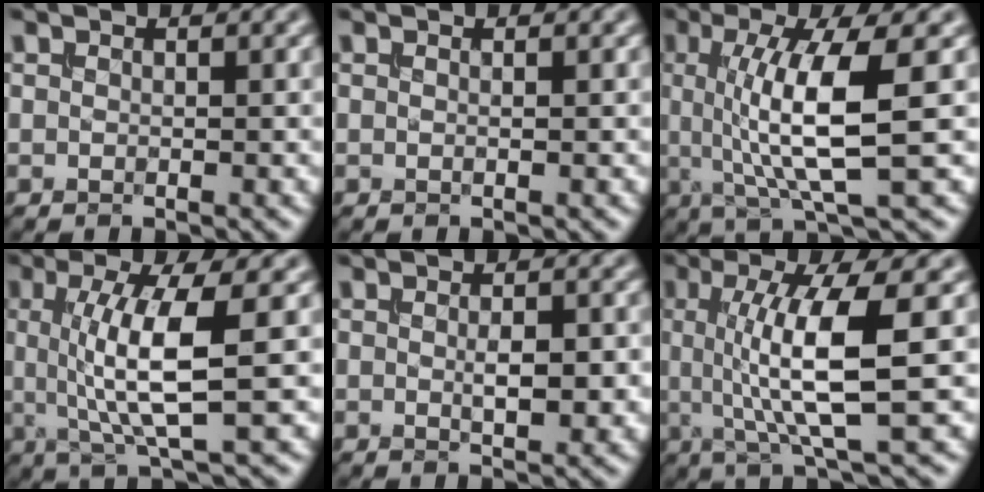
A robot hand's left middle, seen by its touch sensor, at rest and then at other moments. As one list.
[{"total": 0.0}, {"total": 7.6, "force": [0.5, 1.6, 7.4], "torque": [-0.124, -0.003, 0.011]}, {"total": 6.7, "force": [0.4, 1.3, 6.6], "torque": [-0.120, -0.002, 0.009]}, {"total": 2.5, "force": [-0.2, 0.9, 2.4], "torque": [-0.044, -0.004, -0.001]}, {"total": 7.7, "force": [0.5, 1.6, 7.6], "torque": [-0.126, -0.004, 0.009]}]